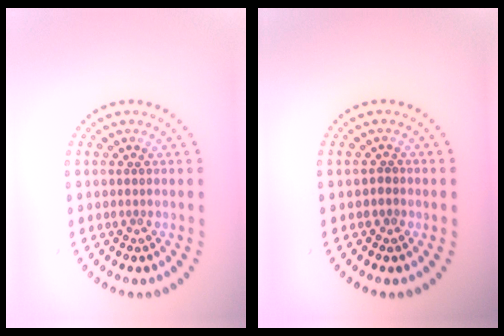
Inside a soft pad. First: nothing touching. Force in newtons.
{"total": 0.6, "press": 0.4, "slide": 0.5}